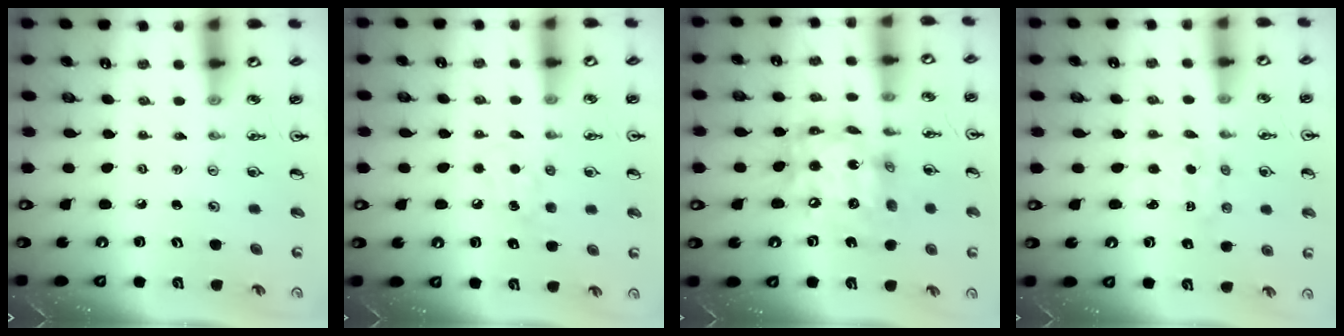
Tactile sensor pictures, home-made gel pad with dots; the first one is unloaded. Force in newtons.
{"total": 5.9, "press": 5.9, "slide": 0.8}
{"total": 16.6, "press": 16.6, "slide": 1.6}
{"total": 2.0, "press": 1.9, "slide": 0.5}